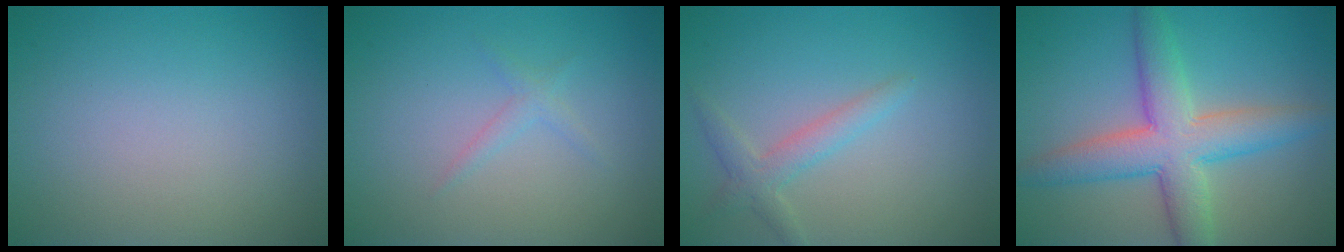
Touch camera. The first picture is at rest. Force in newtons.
{"total": 1.1, "press": 1.1, "slide": 0.0}
{"total": 2.2, "press": 2.2, "slide": 0.1}
{"total": 6.9, "press": 6.9, "slide": 0.4}